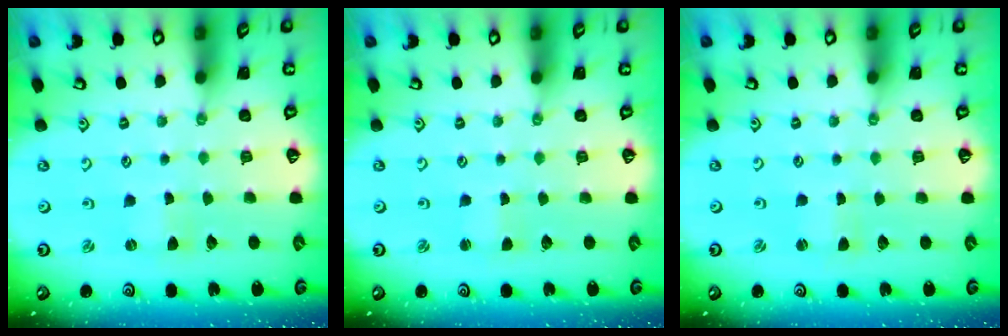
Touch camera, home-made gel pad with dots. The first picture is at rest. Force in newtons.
{"total": 1.4, "press": 1.4, "slide": 0.1}
{"total": 0.0}